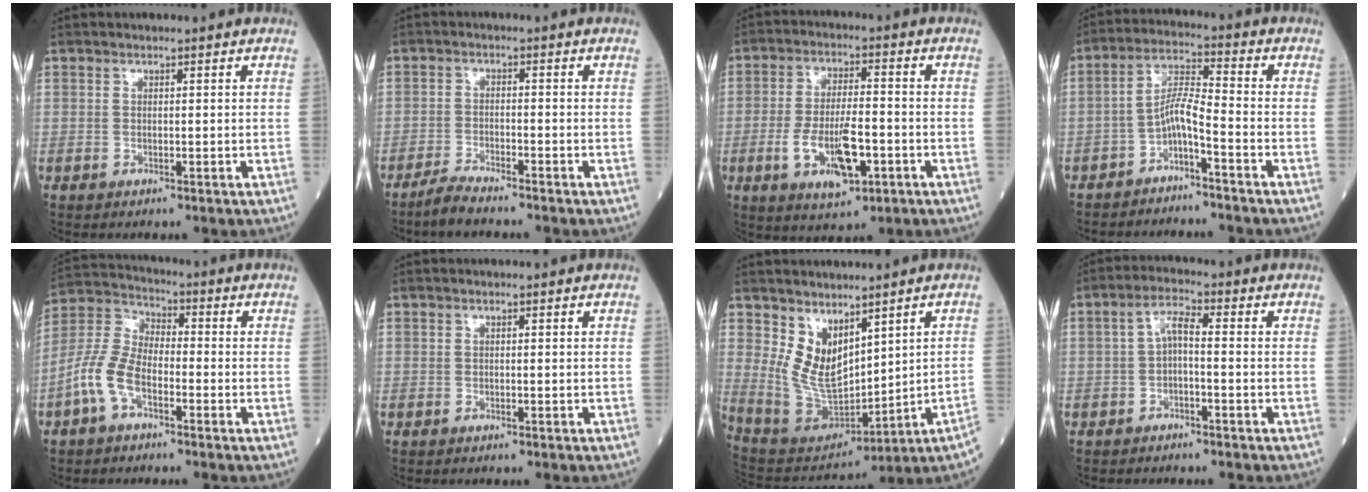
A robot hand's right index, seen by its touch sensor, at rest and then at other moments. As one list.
[{"total": 2.9, "force": [-2.7, -0.1, 1.1], "torque": [-0.028, -0.009, -0.053]}, {"total": 9.8, "force": [-3.3, 3.2, 8.7], "torque": [-0.168, -0.004, -0.050]}, {"total": 4.9, "force": [-3.1, 0.5, 3.8], "torque": [-0.074, 0.013, -0.058]}, {"total": 8.5, "force": [-3.8, 4.1, 6.4], "torque": [-0.159, 0.014, -0.084]}, {"total": 0.0}, {"total": 8.7, "force": [3.2, 3.9, 7.1], "torque": [-0.145, -0.002, 0.089]}, {"total": 3.6, "force": [-0.6, 0.9, 3.4], "torque": [-0.062, 0.012, -0.013]}]